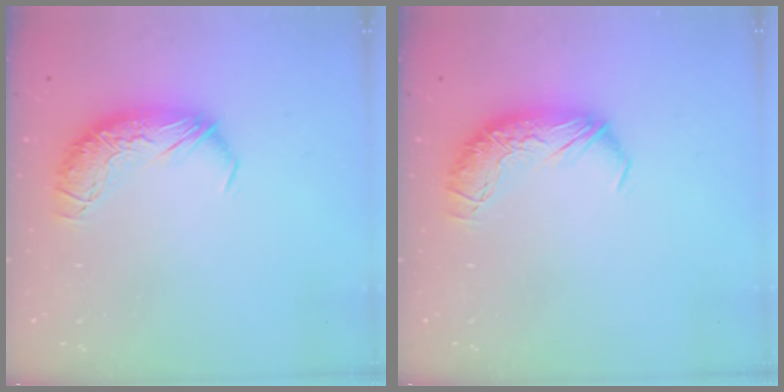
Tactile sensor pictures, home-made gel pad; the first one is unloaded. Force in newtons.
{"total": 0.0}